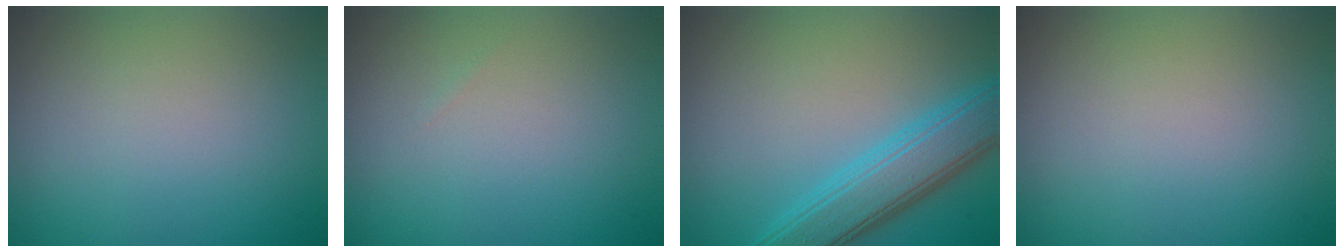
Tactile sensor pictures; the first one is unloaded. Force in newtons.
{"total": 0.0}
{"total": 5.7, "press": 5.7, "slide": 0.3}
{"total": 0.0}